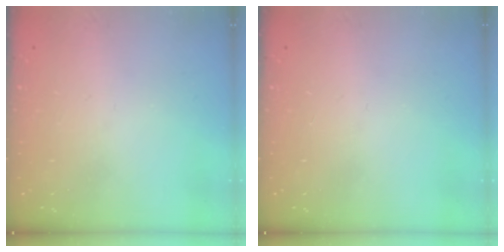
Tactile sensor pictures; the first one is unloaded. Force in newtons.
{"total": 0.0}